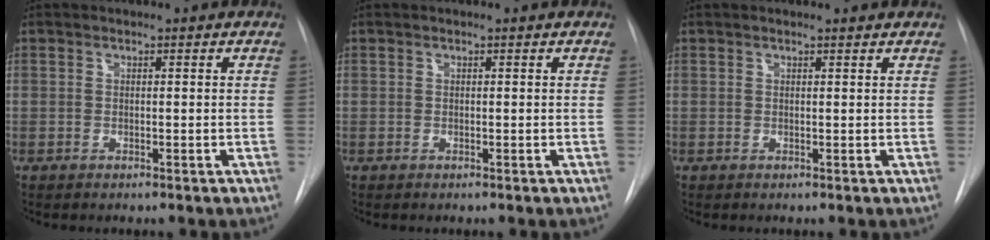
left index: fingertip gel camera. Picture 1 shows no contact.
{"total": 0.0}
{"total": 1.6, "force": [1.6, 0.0, 0.3], "torque": [-0.010, 0.003, 0.015]}